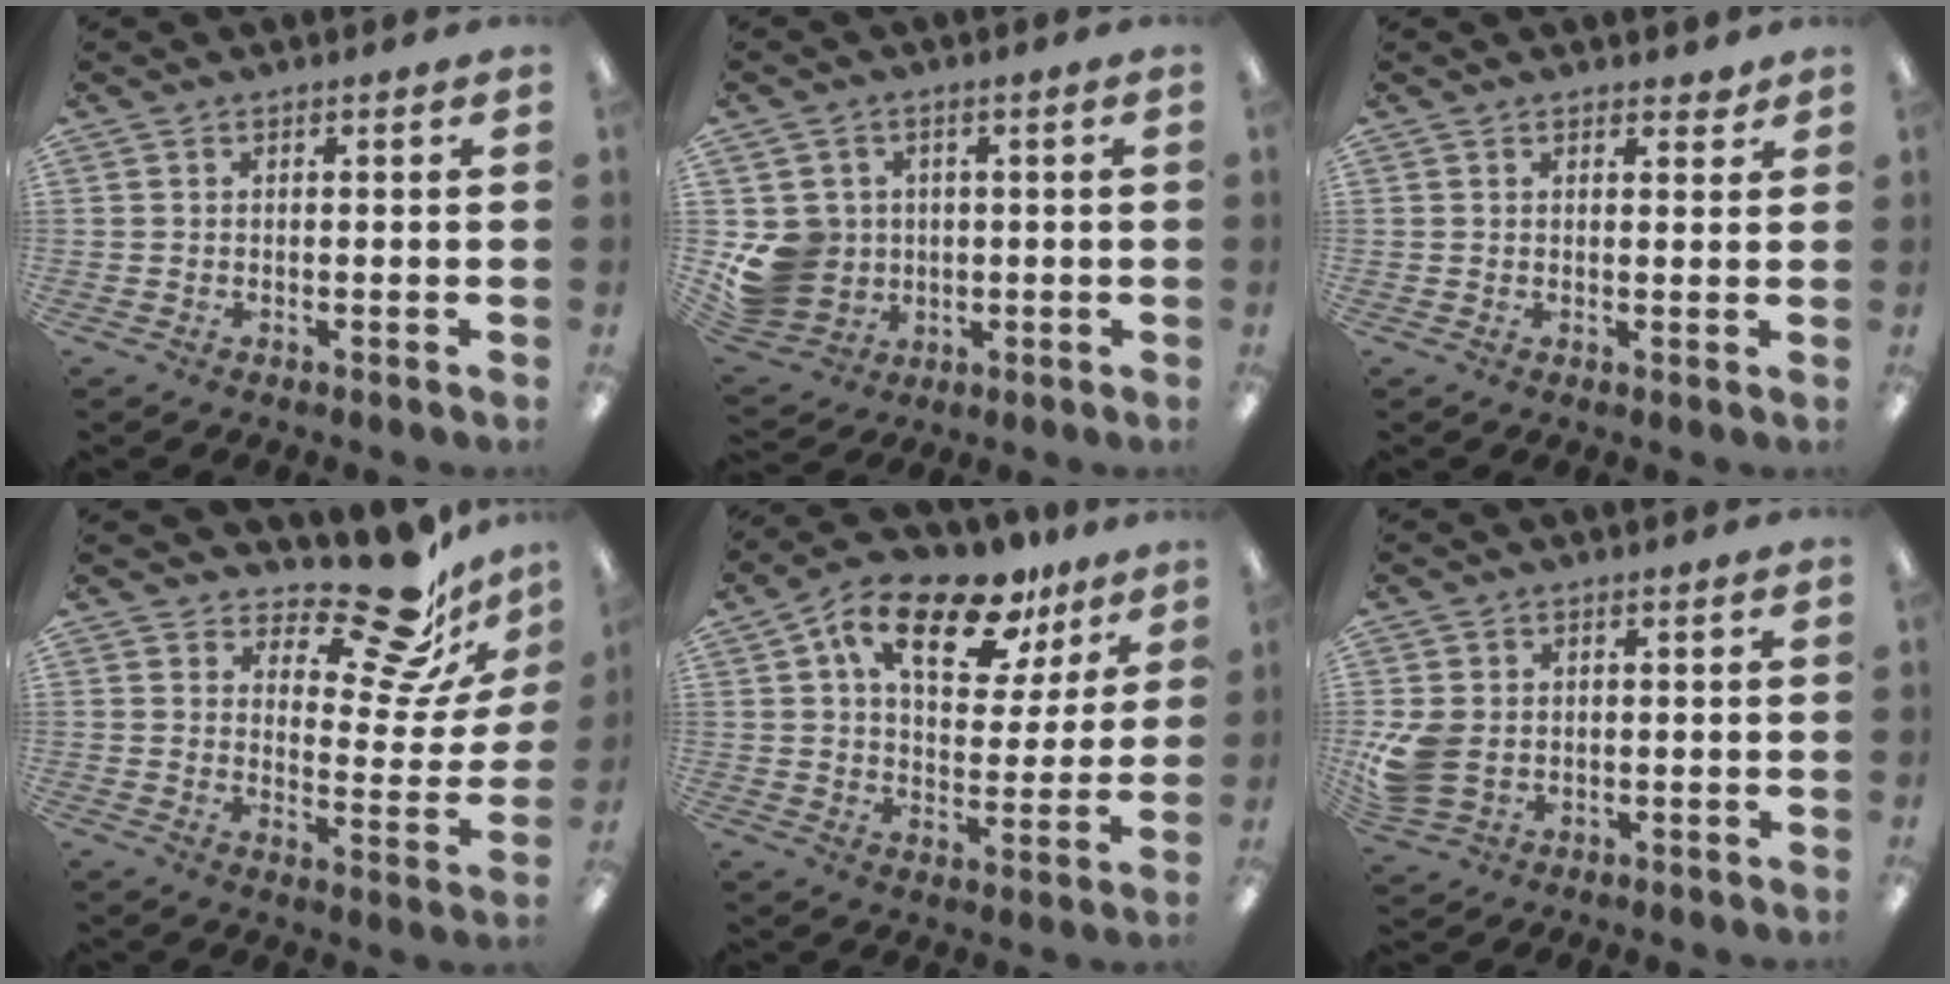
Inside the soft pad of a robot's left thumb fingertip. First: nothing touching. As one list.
[{"total": 10.0, "force": [-0.3, 9.5, 3.0], "torque": [-0.082, 0.008, 0.003]}, {"total": 1.8, "force": [1.5, 0.8, 0.6], "torque": [-0.005, -0.004, 0.027]}, {"total": 15.8, "force": [12.7, 5.1, 7.9], "torque": [-0.112, -0.097, 0.214]}, {"total": 17.6, "force": [10.3, 8.6, 11.4], "torque": [-0.181, -0.039, 0.173]}, {"total": 8.0, "force": [-0.2, 6.5, 4.7], "torque": [-0.100, 0.008, 0.002]}]